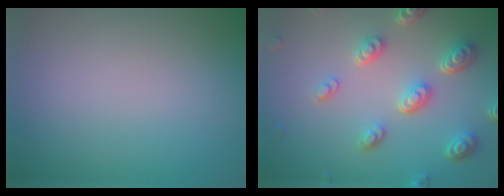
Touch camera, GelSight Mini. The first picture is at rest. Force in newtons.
{"total": 5.2, "press": 3.9, "slide": 3.5}